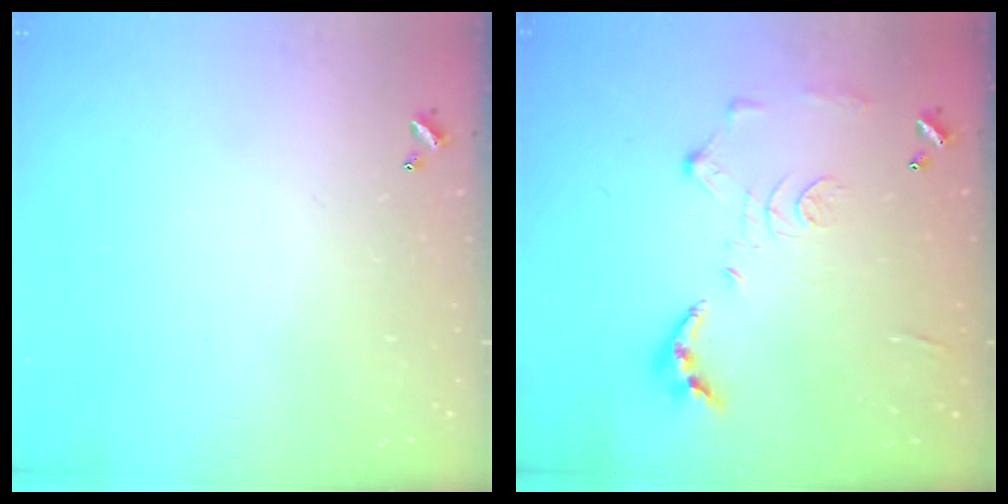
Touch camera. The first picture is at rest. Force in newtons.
{"total": 10.7, "press": 10.6, "slide": 0.5}